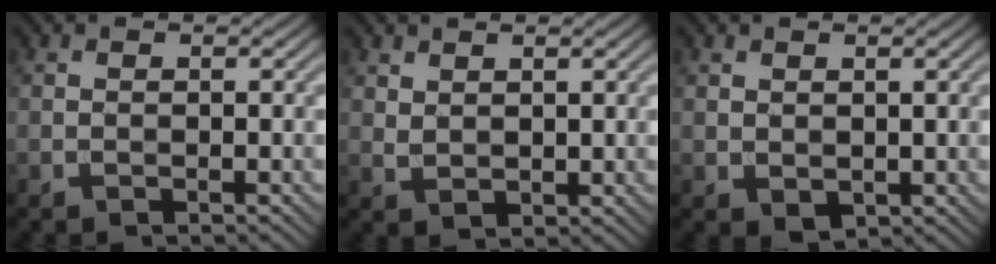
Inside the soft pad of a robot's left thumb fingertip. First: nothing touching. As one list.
[{"total": 2.0, "force": [1.5, 1.1, 0.8], "torque": [-0.022, -0.005, 0.036]}, {"total": 1.6, "force": [0.7, 1.2, 0.8], "torque": [-0.019, -0.006, 0.020]}]